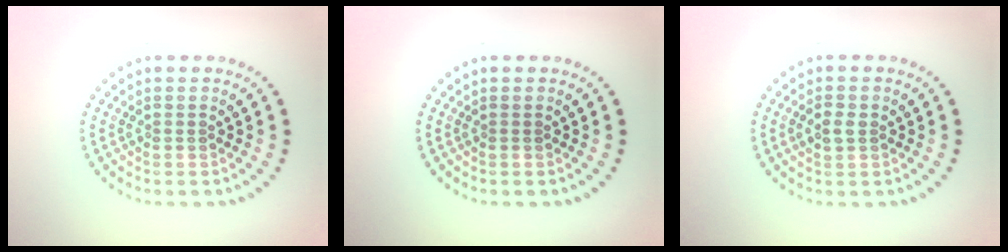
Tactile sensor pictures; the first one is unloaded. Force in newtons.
{"total": 0.0}
{"total": 1.3, "press": 1.3, "slide": 0.1}